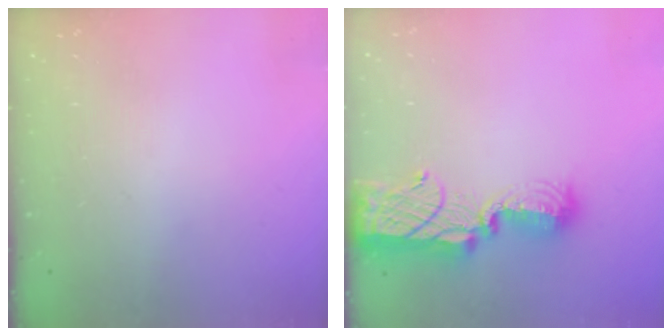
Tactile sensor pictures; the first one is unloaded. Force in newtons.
{"total": 14.4, "press": 14.3, "slide": 1.7}